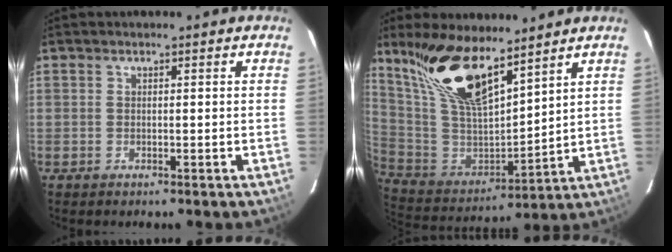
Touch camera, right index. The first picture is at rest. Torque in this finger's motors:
{"motor_torque": [0.49, 0.50, 0.58, 0.21]}